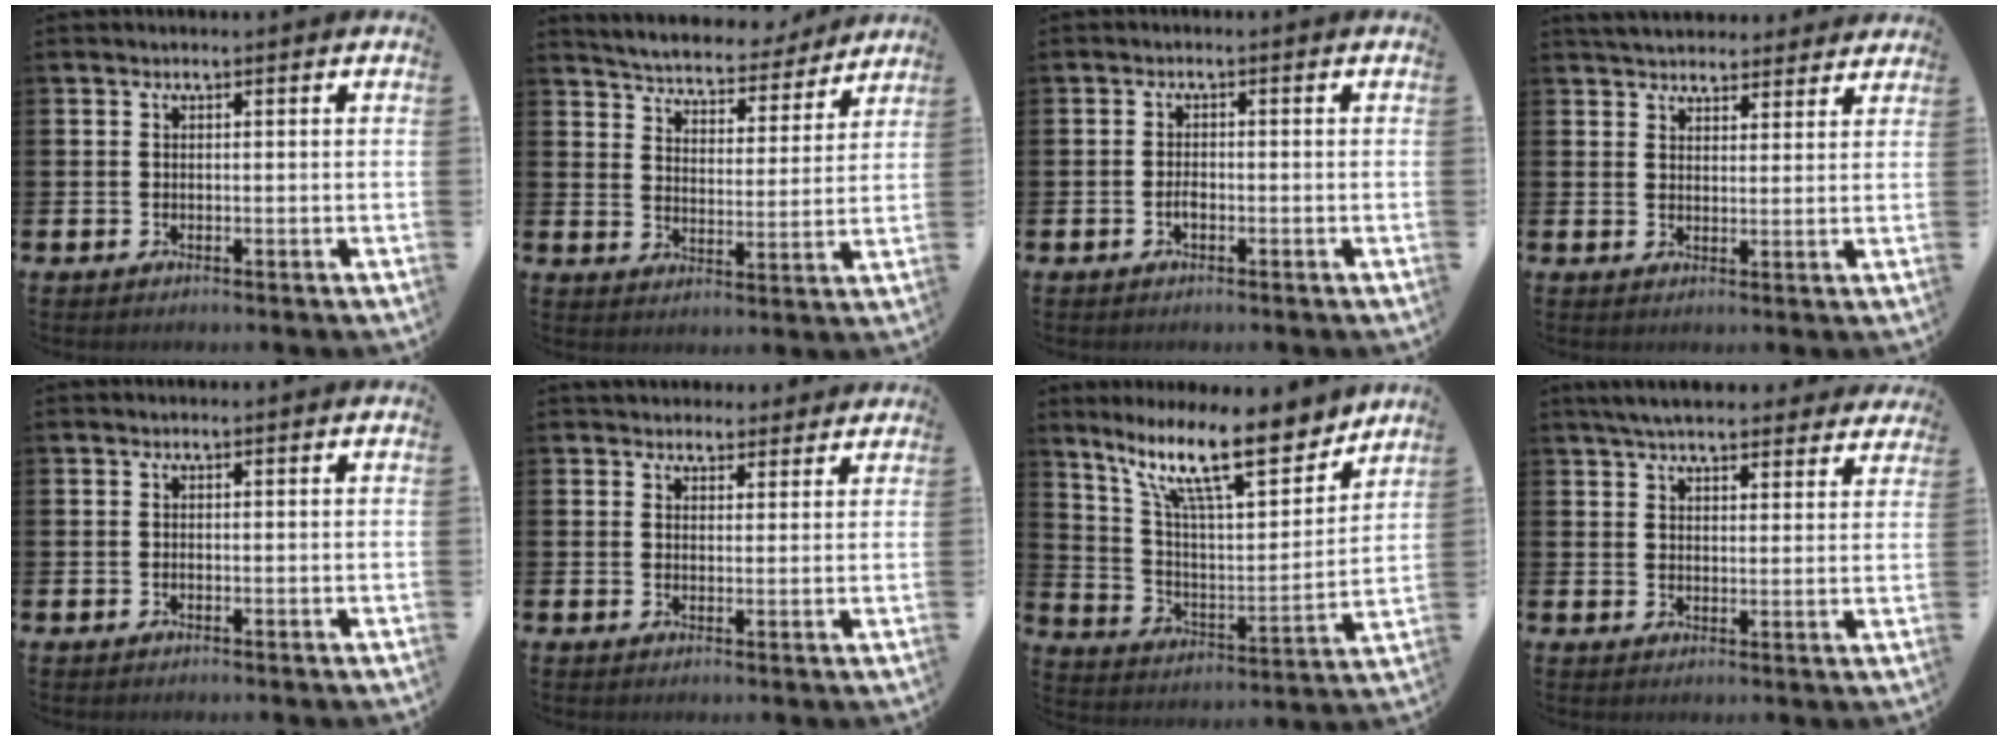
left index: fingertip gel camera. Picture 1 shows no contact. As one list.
[{"total": 5.6, "force": [5.5, 1.2, 0.3], "torque": [-0.029, -0.047, 0.092]}, {"total": 1.5, "force": [-0.7, 0.6, 1.2], "torque": [-0.023, 0.001, -0.014]}, {"total": 4.6, "force": [4.4, 1.1, 0.2], "torque": [-0.015, -0.021, 0.081]}, {"total": 0.0}, {"total": 3.6, "force": [3.2, 1.5, -0.2], "torque": [0.004, -0.012, 0.058]}, {"total": 15.6, "force": [11.2, 4.2, 9.9], "torque": [-0.204, -0.051, 0.193]}, {"total": 5.8, "force": [5.4, 1.3, 1.6], "torque": [-0.037, -0.022, 0.096]}]